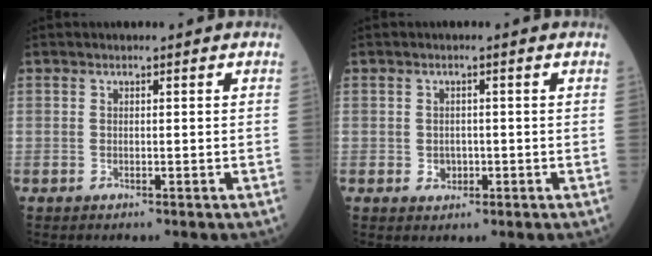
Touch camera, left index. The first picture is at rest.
{"total": 1.8, "force": [-0.4, 1.5, 0.8], "torque": [-0.014, 0.003, -0.001]}